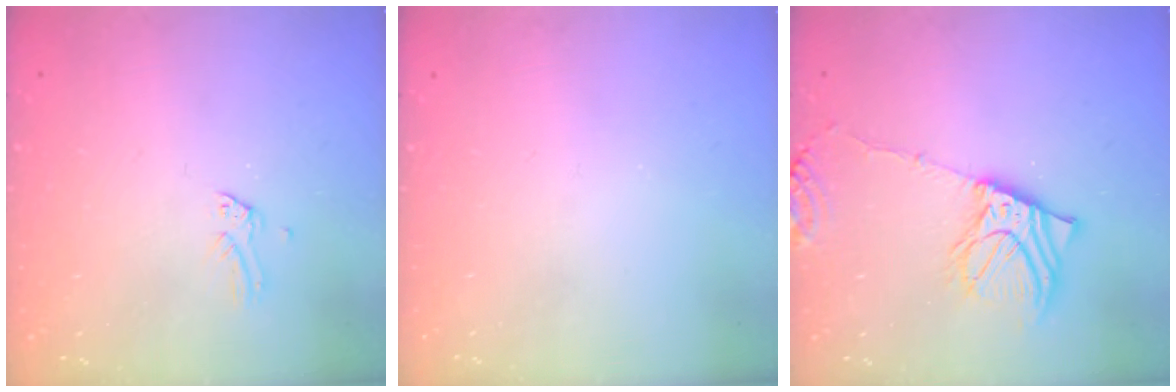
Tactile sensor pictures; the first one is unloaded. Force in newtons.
{"total": 0.0}
{"total": 13.4, "press": 13.1, "slide": 2.7}